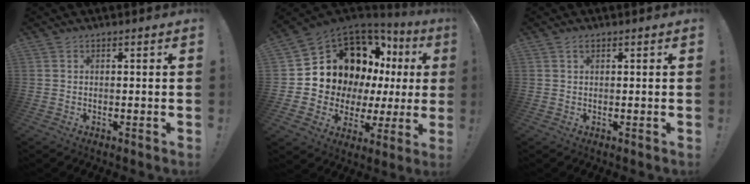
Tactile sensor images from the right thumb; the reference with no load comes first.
{"total": 14.6, "force": [7.7, 9.6, 7.7], "torque": [-0.111, -0.073, 0.166]}
{"total": 1.1, "force": [0.5, 0.6, 0.7], "torque": [-0.013, 0.002, 0.009]}